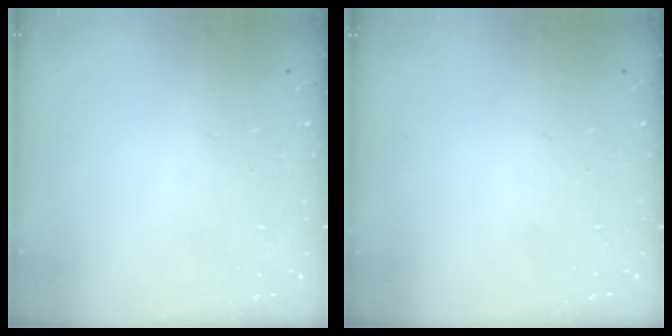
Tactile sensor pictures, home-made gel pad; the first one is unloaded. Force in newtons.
{"total": 0.0}